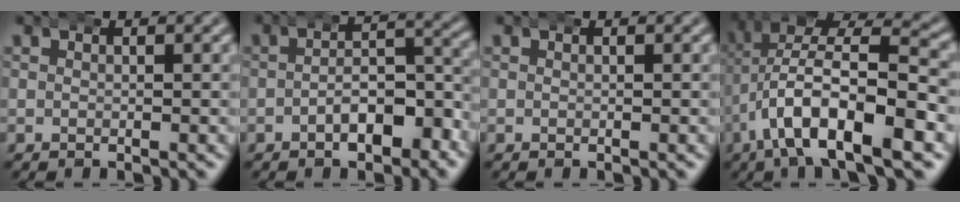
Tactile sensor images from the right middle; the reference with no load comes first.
{"total": 4.8, "force": [-3.2, 1.8, 3.1], "torque": [-0.026, 0.000, -0.052]}
{"total": 0.0}
{"total": 10.1, "force": [-2.1, 5.2, 8.3], "torque": [-0.156, -0.014, -0.029]}